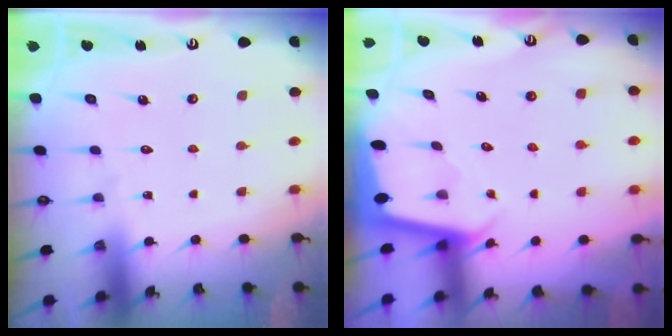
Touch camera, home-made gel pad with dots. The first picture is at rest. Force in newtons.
{"total": 1.9, "press": 1.9, "slide": 0.1}